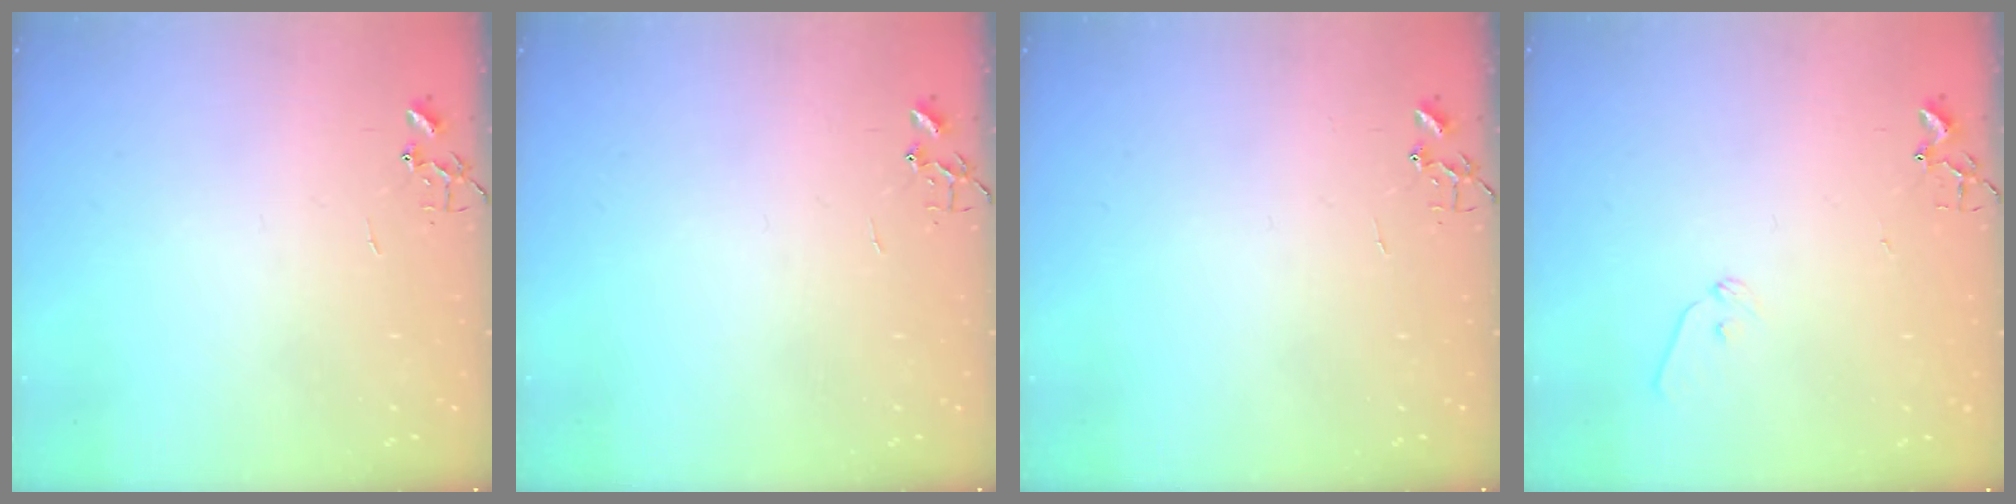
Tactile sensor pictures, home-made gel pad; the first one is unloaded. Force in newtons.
{"total": 0.0}
{"total": 0.0}
{"total": 7.0, "press": 6.9, "slide": 0.8}